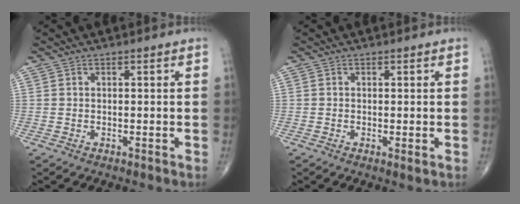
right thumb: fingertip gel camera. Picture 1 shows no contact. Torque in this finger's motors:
{"motor_torque": [-0.19, 0.04, -0.14, 0.06, 0.01]}